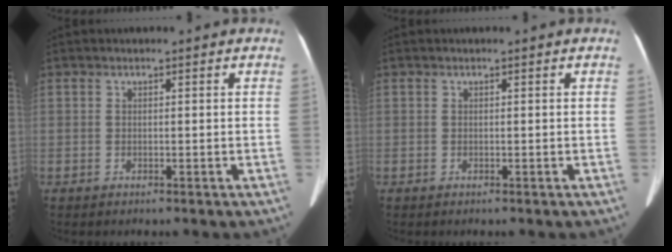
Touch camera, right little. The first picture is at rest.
{"total": 0.0}